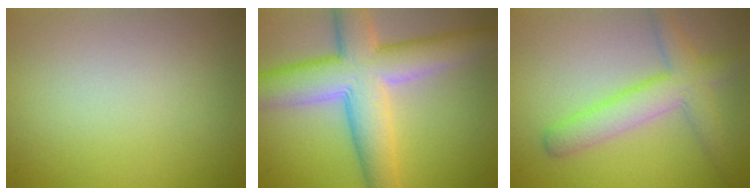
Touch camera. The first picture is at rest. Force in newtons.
{"total": 9.7, "press": 9.7, "slide": 0.4}
{"total": 4.6, "press": 4.6, "slide": 0.3}